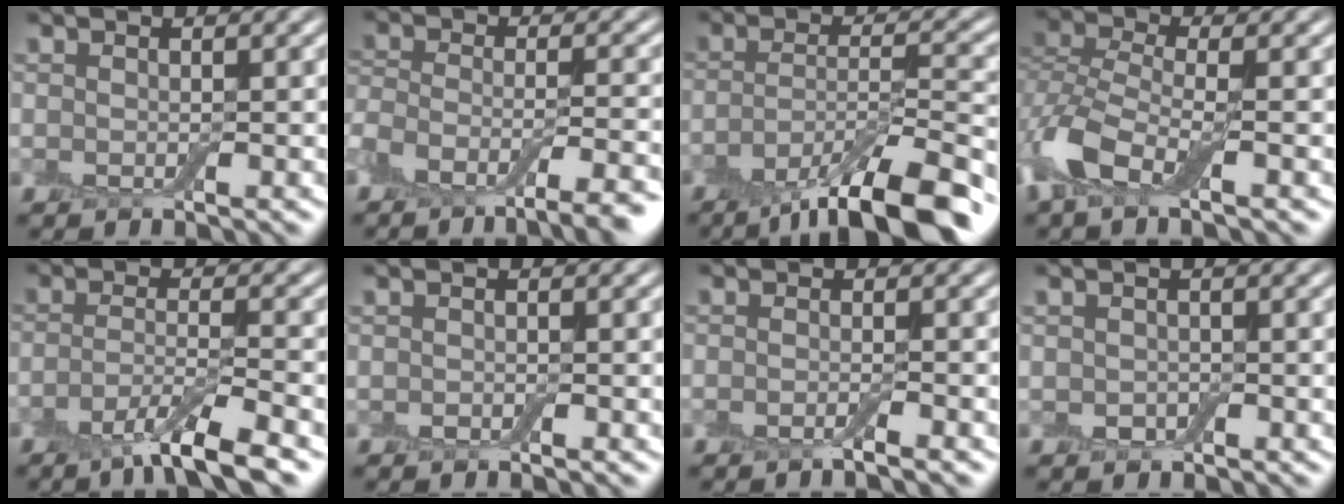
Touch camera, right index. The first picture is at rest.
{"total": 6.3, "force": [-4.4, 1.6, 4.2], "torque": [-0.069, -0.003, -0.083]}
{"total": 10.1, "force": [-6.5, 2.6, 7.4], "torque": [-0.110, -0.003, -0.112]}
{"total": 6.0, "force": [-2.5, 2.9, 4.6], "torque": [-0.109, -0.001, -0.066]}
{"total": 5.5, "force": [-3.3, 1.0, 4.3], "torque": [-0.065, -0.002, -0.067]}
{"total": 0.0}
{"total": 1.2, "force": [-0.7, 0.1, 1.0], "torque": [-0.013, -0.003, -0.017]}
{"total": 0.9, "force": [-0.2, 0.8, 0.5], "torque": [-0.010, -0.004, -0.005]}